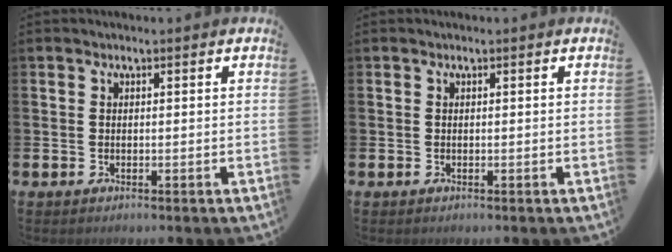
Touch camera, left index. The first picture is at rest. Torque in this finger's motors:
{"motor_torque": [-0.08, 0.12, 0.00, -0.01]}